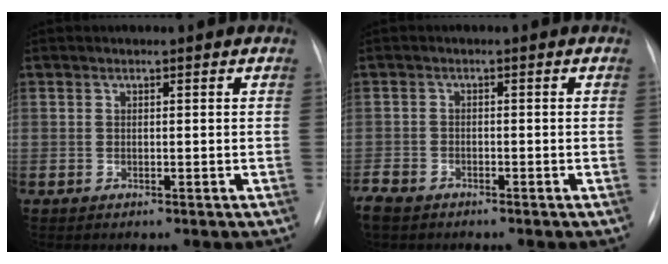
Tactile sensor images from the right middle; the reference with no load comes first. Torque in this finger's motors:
{"motor_torque": [1.07, -1.07, 1.06, 0.21]}